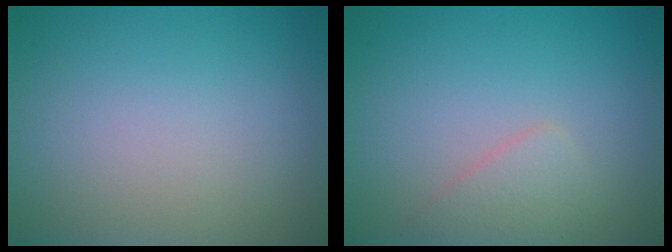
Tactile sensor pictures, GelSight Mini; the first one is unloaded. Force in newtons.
{"total": 1.8, "press": 1.8, "slide": 0.1}